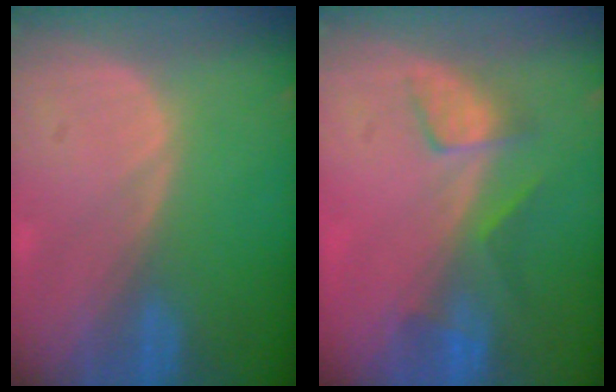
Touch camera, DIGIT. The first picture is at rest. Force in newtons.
{"total": 4.2, "press": 4.1, "slide": 1.3}